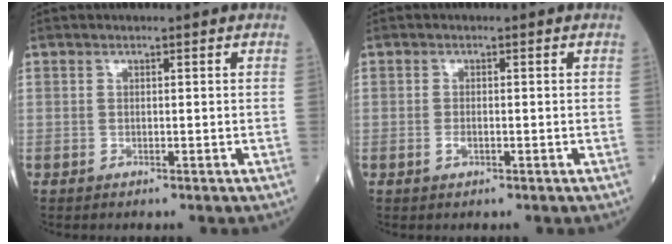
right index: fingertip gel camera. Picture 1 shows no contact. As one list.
[{"total": 1.0, "force": [-0.3, 0.5, 0.8], "torque": [-0.016, 0.000, -0.005]}]